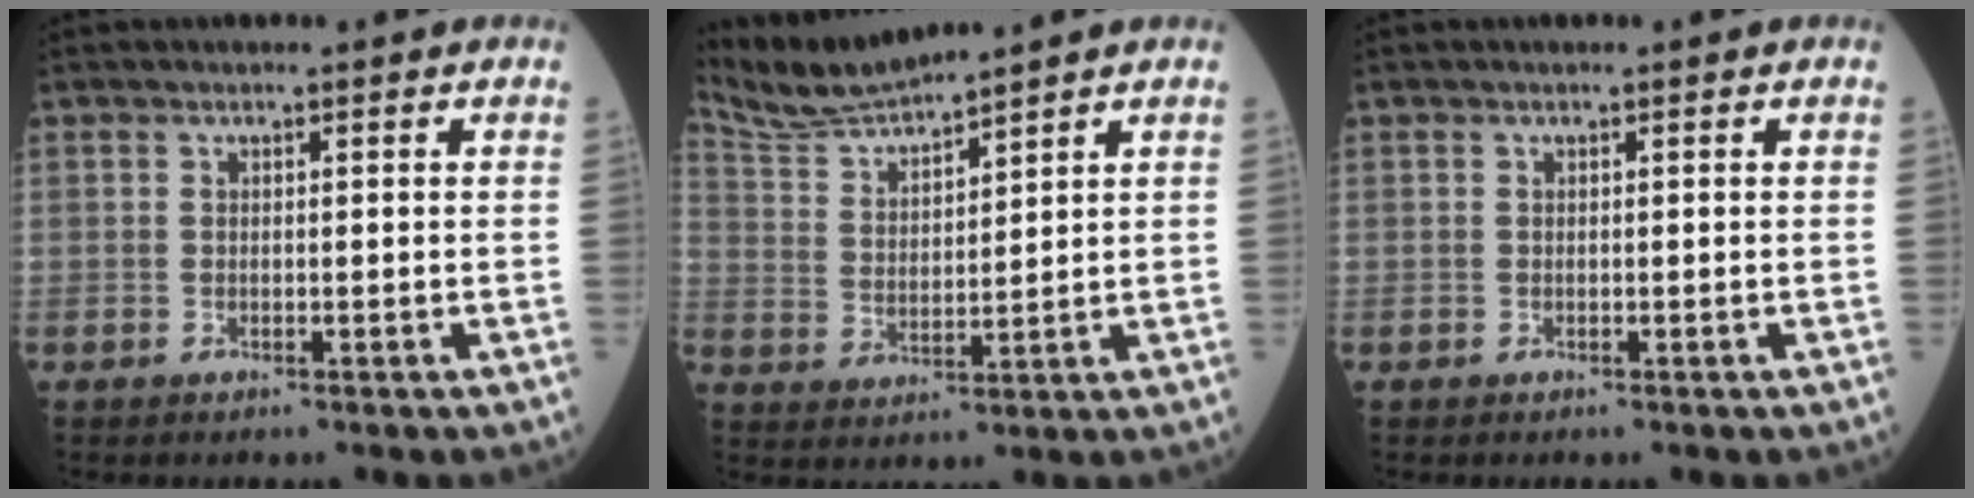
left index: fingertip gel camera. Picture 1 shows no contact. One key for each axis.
{"total": 6.9, "fx": 6.7, "fy": -1.2, "fz": 0.6, "tx": -0.037, "ty": 0.005, "tz": 0.151}
{"total": 0.0}